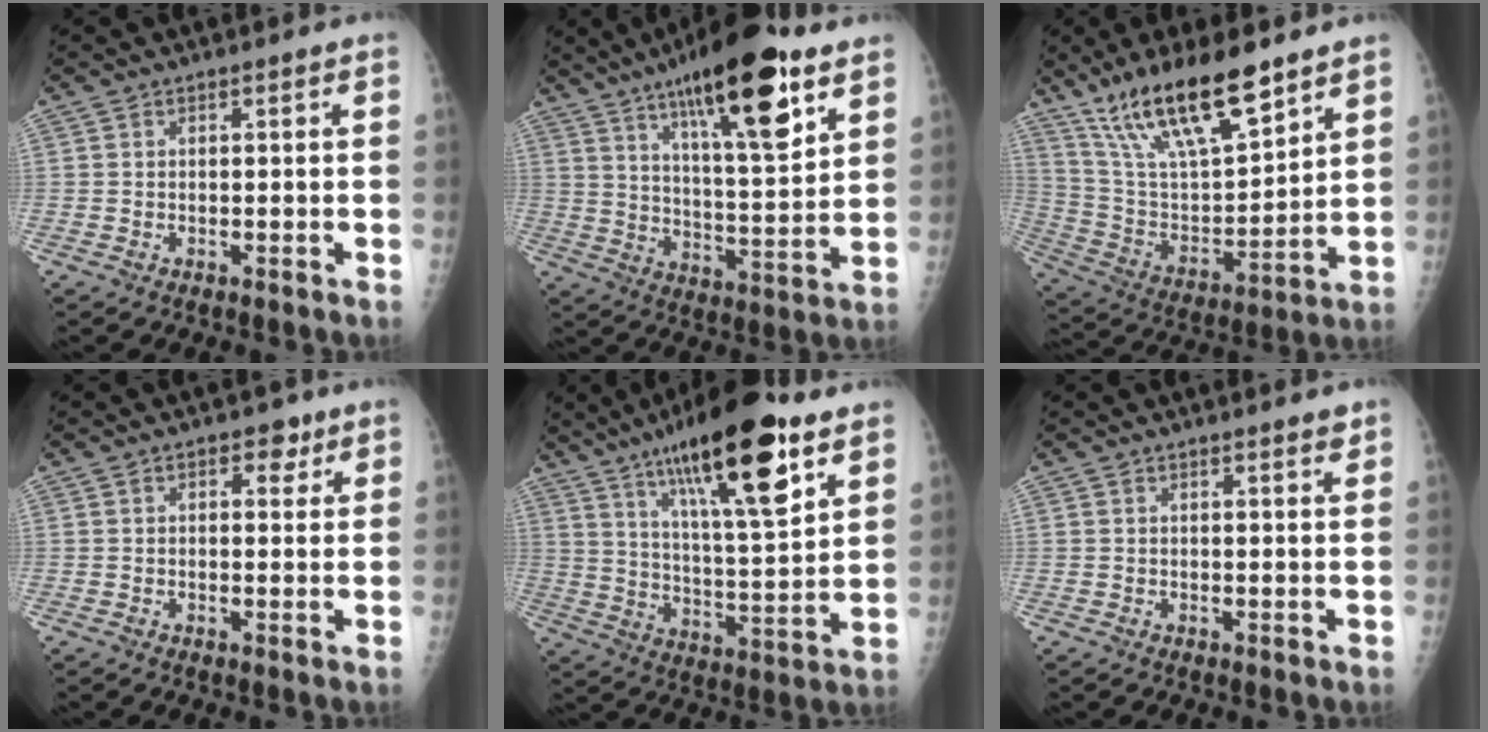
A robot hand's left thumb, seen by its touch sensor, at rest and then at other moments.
{"total": 21.5, "force": [12.2, 5.6, 16.8], "torque": [-0.244, -0.048, 0.198]}
{"total": 20.5, "force": [14.2, 5.8, 13.6], "torque": [-0.223, -0.056, 0.270]}
{"total": 3.2, "force": [1.7, 2.0, 1.9], "torque": [-0.005, -0.005, 0.020]}
{"total": 22.8, "force": [12.9, 5.6, 18.0], "torque": [-0.277, -0.044, 0.215]}
{"total": 1.8, "force": [1.6, 0.2, 0.9], "torque": [-0.007, -0.008, 0.020]}